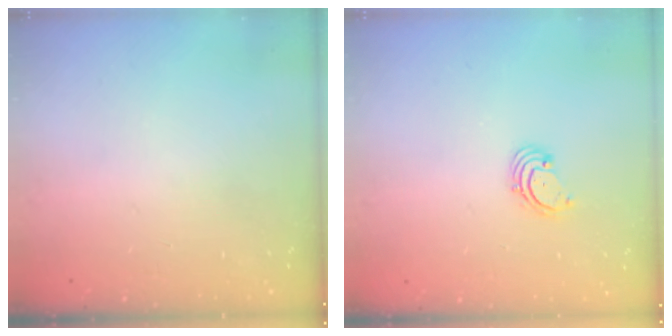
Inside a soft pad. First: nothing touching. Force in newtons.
{"total": 1.6, "press": 1.6, "slide": 0.2}